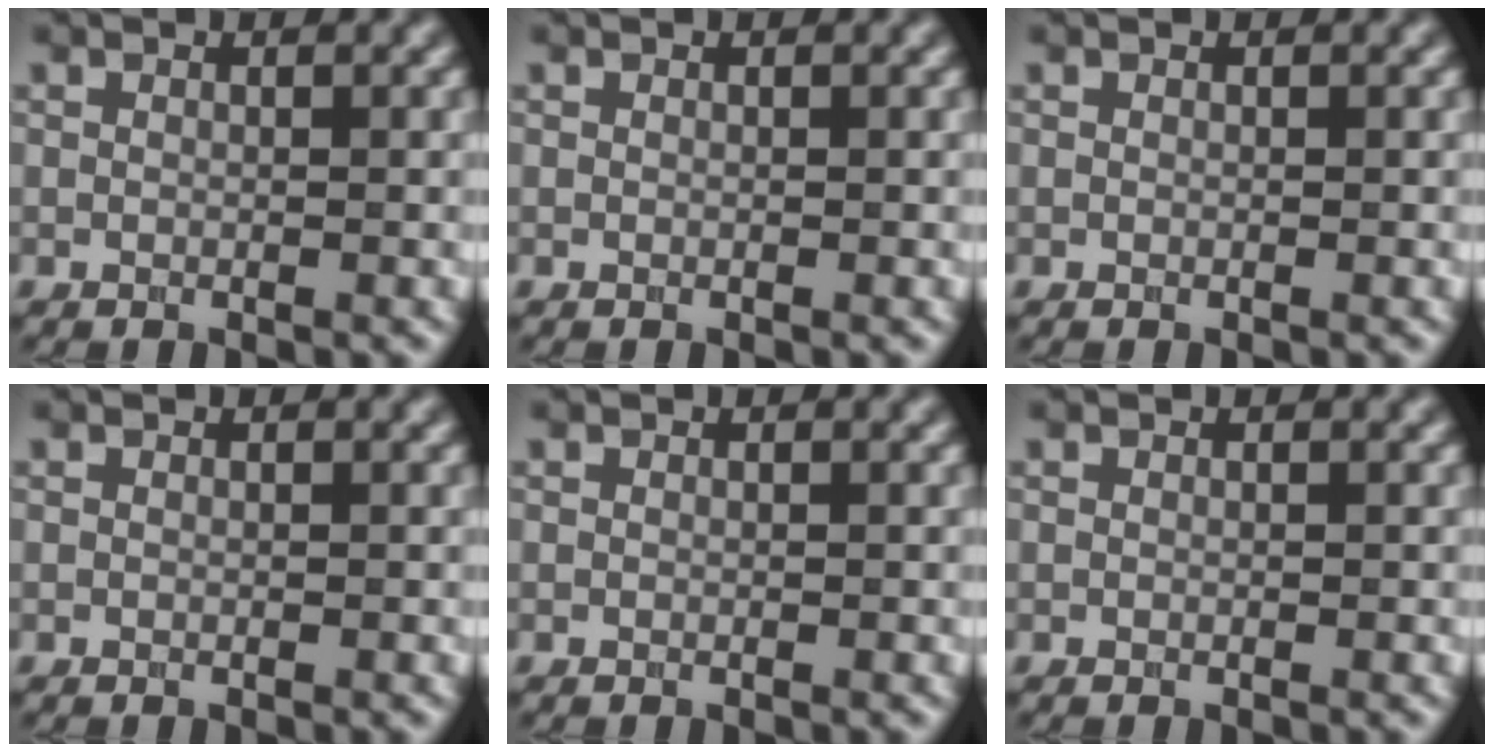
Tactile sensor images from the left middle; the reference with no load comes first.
{"total": 0.0}
{"total": 0.0}
{"total": 0.0}
{"total": 0.0}
{"total": 0.0}